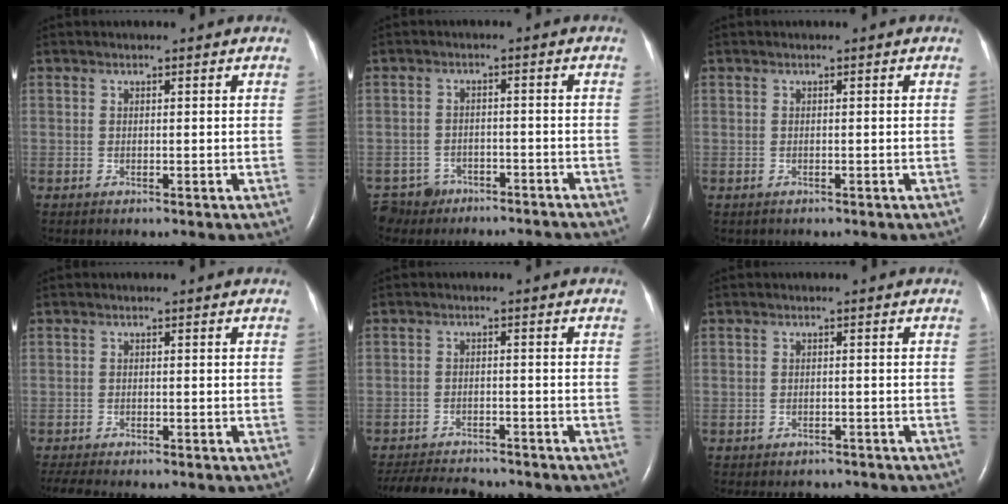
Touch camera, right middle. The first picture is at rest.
{"total": 6.3, "force": [-5.5, 3.0, -0.2], "torque": [0.005, 0.004, -0.085]}
{"total": 0.0}
{"total": 5.9, "force": [-5.1, 1.1, 2.9], "torque": [-0.046, -0.007, -0.073]}
{"total": 9.9, "force": [-9.2, 2.1, 3.1], "torque": [-0.057, -0.007, -0.134]}
{"total": 4.3, "force": [-3.8, 1.9, 0.6], "torque": [-0.010, 0.002, -0.044]}